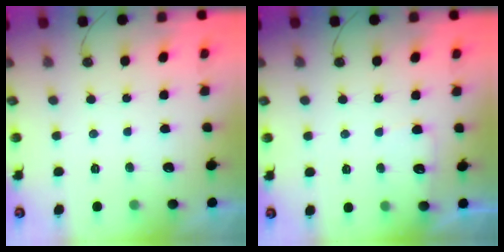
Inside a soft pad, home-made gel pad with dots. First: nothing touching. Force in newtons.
{"total": 4.8, "press": 4.7, "slide": 0.6}